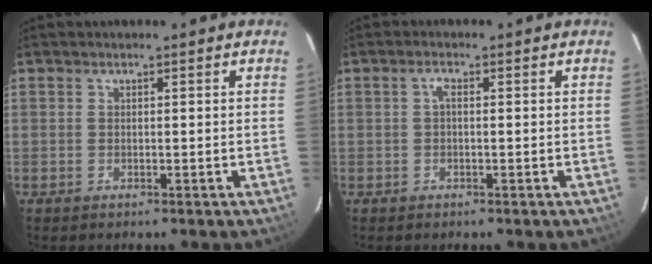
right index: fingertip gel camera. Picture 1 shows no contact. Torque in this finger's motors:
{"motor_torque": [0.24, -0.11, 0.21, 0.03]}